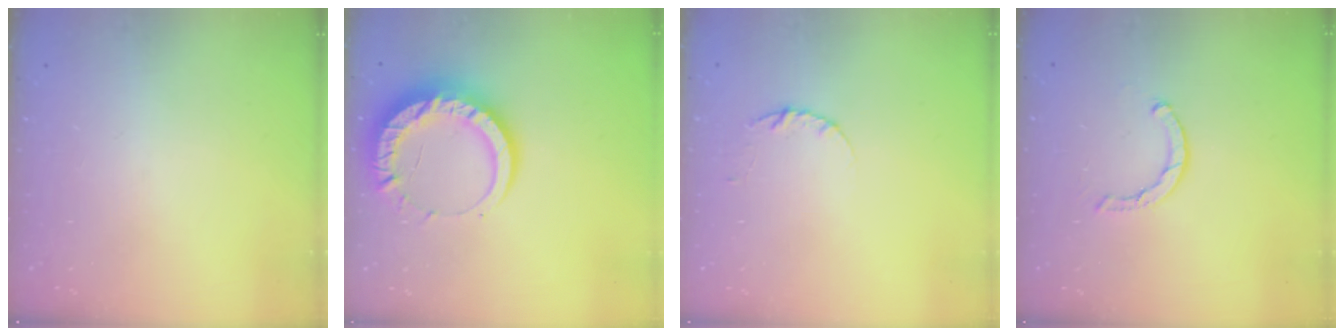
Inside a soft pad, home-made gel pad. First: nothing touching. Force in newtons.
{"total": 14.4, "press": 14.4, "slide": 1.3}
{"total": 3.4, "press": 3.4, "slide": 0.4}
{"total": 1.6, "press": 1.6, "slide": 0.1}